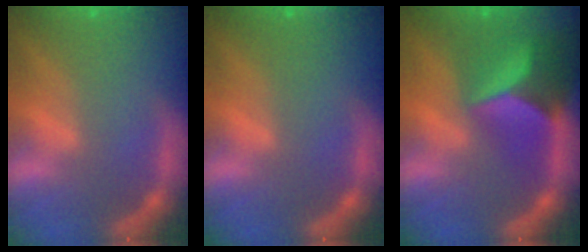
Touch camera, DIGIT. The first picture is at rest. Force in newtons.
{"total": 0.9}
{"total": 8.9}